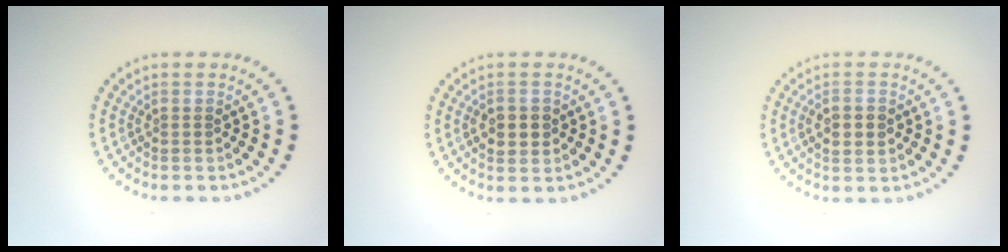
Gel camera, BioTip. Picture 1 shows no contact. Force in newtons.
{"total": 2.4, "press": 2.3, "slide": 0.3}
{"total": 2.2, "press": 2.2, "slide": 0.1}